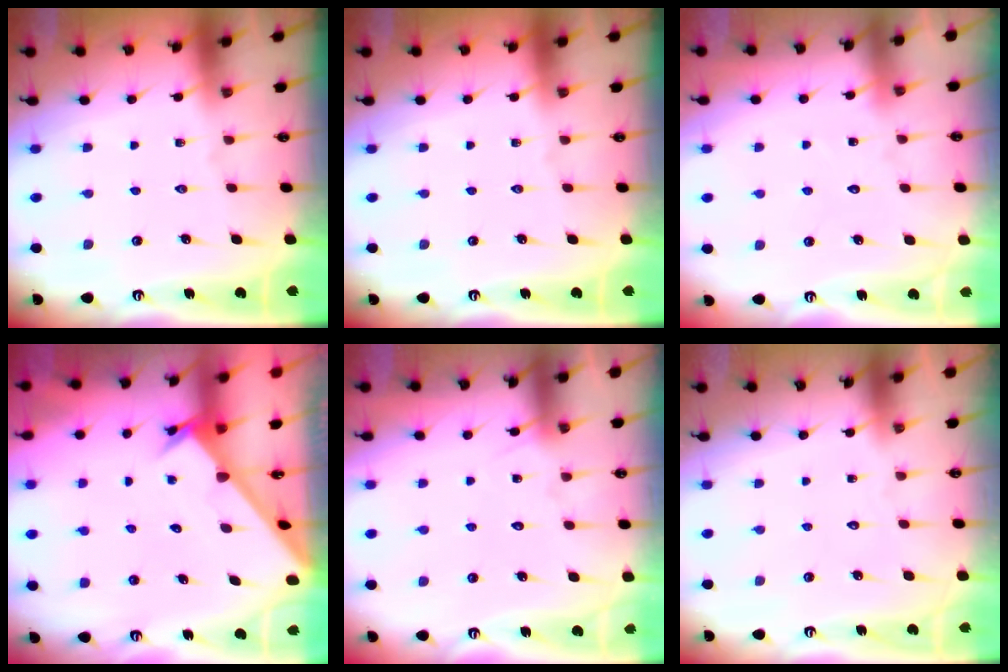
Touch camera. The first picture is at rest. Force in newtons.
{"total": 0.0}
{"total": 4.8, "press": 4.8, "slide": 0.5}
{"total": 2.4, "press": 2.4, "slide": 0.2}
{"total": 7.1, "press": 7.1, "slide": 0.4}
{"total": 1.5, "press": 1.5, "slide": 0.0}